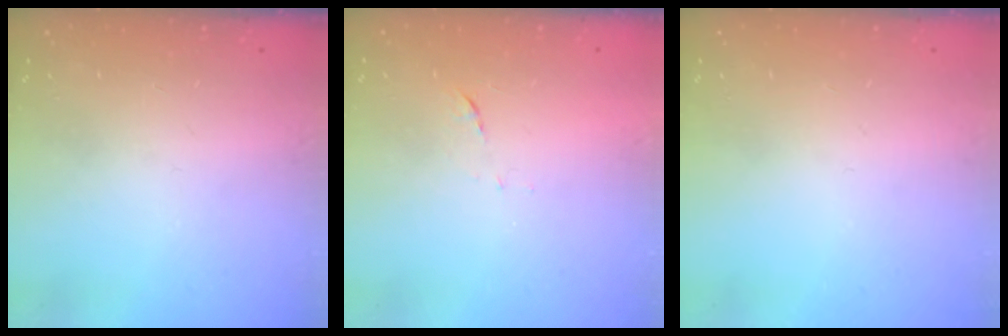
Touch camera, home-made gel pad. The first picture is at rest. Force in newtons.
{"total": 5.5, "press": 5.4, "slide": 0.4}
{"total": 0.0}